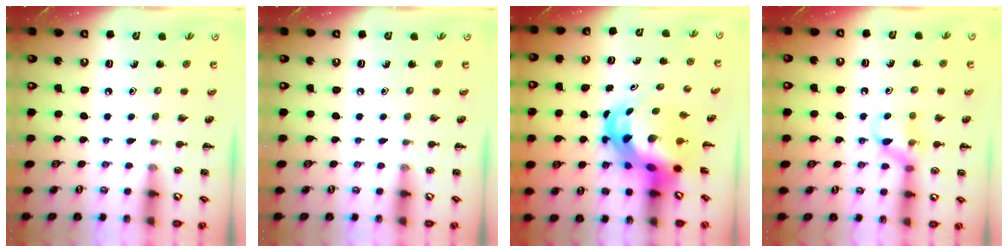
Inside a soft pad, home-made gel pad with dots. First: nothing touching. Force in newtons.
{"total": 0.0}
{"total": 8.0, "press": 7.7, "slide": 2.1}
{"total": 9.1, "press": 9.1, "slide": 0.8}